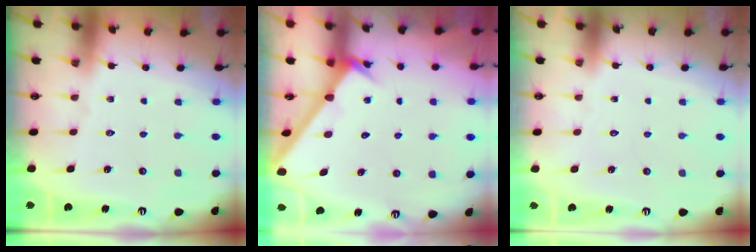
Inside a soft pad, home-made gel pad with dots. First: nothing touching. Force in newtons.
{"total": 2.6, "press": 2.6, "slide": 0.1}
{"total": 1.8, "press": 1.8, "slide": 0.1}